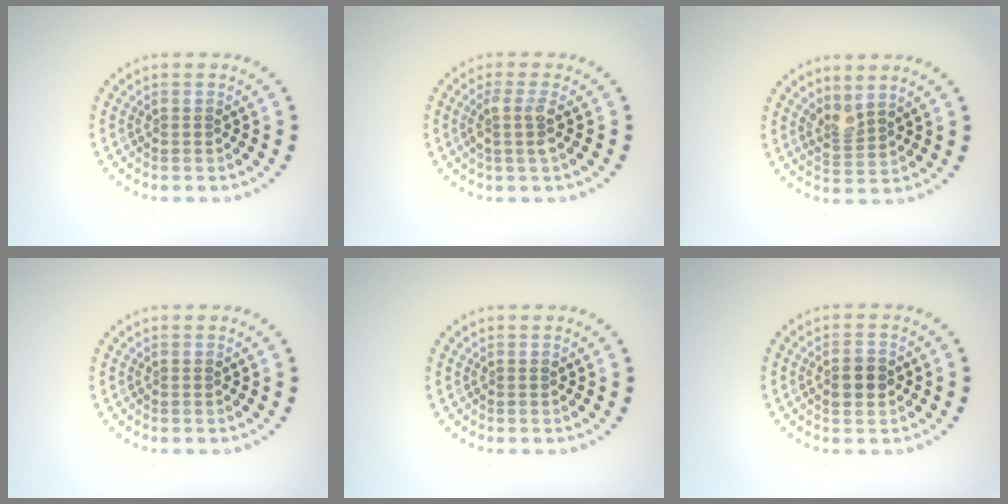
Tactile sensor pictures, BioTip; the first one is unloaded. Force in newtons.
{"total": 2.0, "press": 1.6, "slide": 1.2}
{"total": 2.0, "press": 1.5, "slide": 1.3}
{"total": 0.0}
{"total": 0.0}
{"total": 2.7, "press": 2.7, "slide": 0.1}